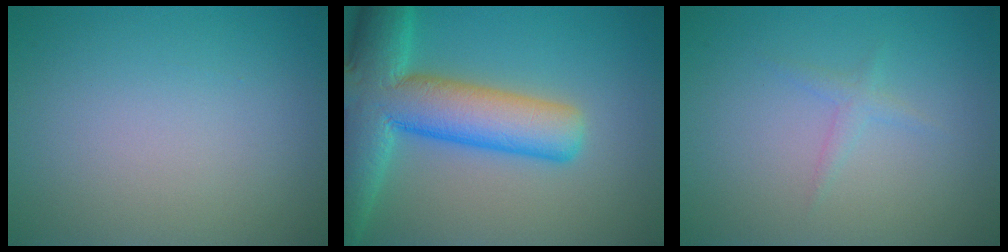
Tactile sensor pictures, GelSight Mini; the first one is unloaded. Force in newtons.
{"total": 11.1, "press": 11.1, "slide": 0.6}
{"total": 1.0, "press": 1.0, "slide": 0.1}